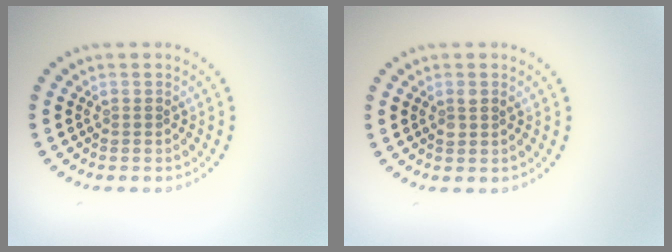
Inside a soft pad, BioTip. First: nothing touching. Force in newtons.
{"total": 1.2, "press": 1.0, "slide": 0.5}